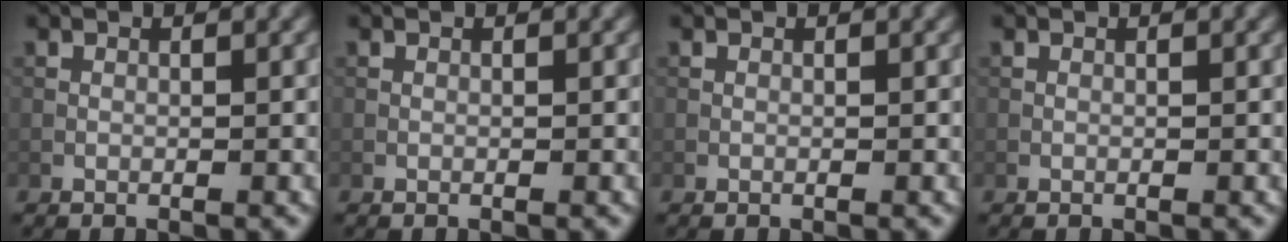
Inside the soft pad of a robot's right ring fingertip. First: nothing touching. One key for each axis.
{"total": 0.0}
{"total": 0.0}
{"total": 0.0}